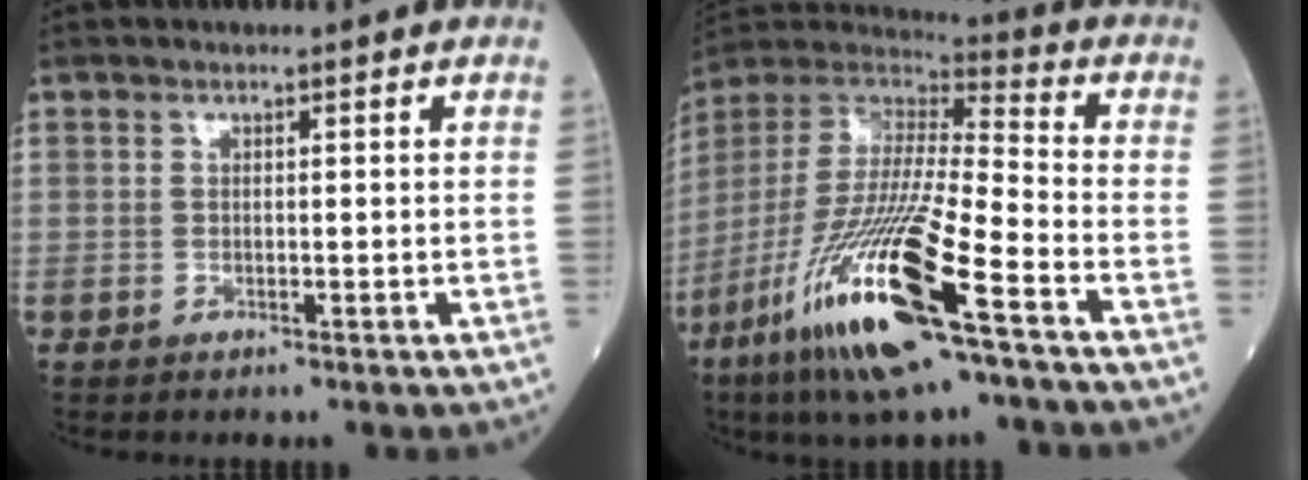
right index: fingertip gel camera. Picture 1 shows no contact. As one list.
[{"total": 22.9, "force": [-11.7, 1.9, 19.6], "torque": [-0.419, -0.064, -0.226]}]